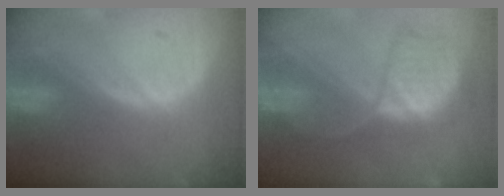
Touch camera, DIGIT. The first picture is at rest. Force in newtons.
{"total": 7.9, "press": 7.8, "slide": 1.3}